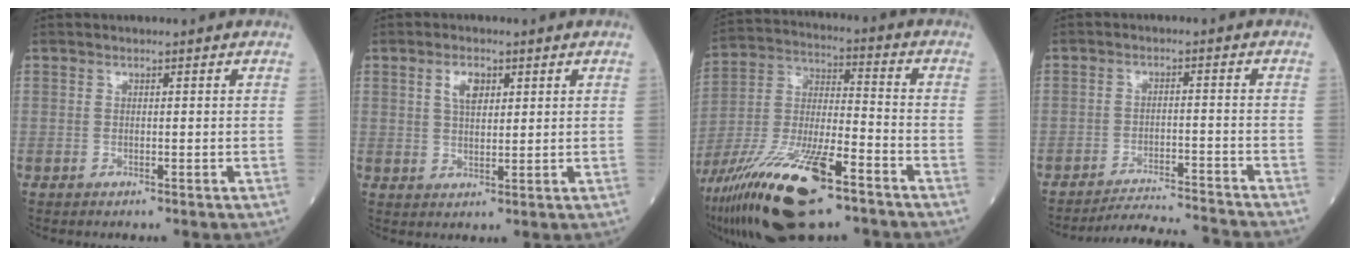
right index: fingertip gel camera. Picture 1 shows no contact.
{"total": 3.8, "force": [1.7, 1.8, 2.9], "torque": [-0.054, 0.004, 0.031]}
{"total": 21.3, "force": [-13.0, 5.0, 16.1], "torque": [-0.333, -0.038, -0.234]}
{"total": 9.0, "force": [-8.9, -1.2, 0.7], "torque": [-0.010, -0.003, -0.142]}